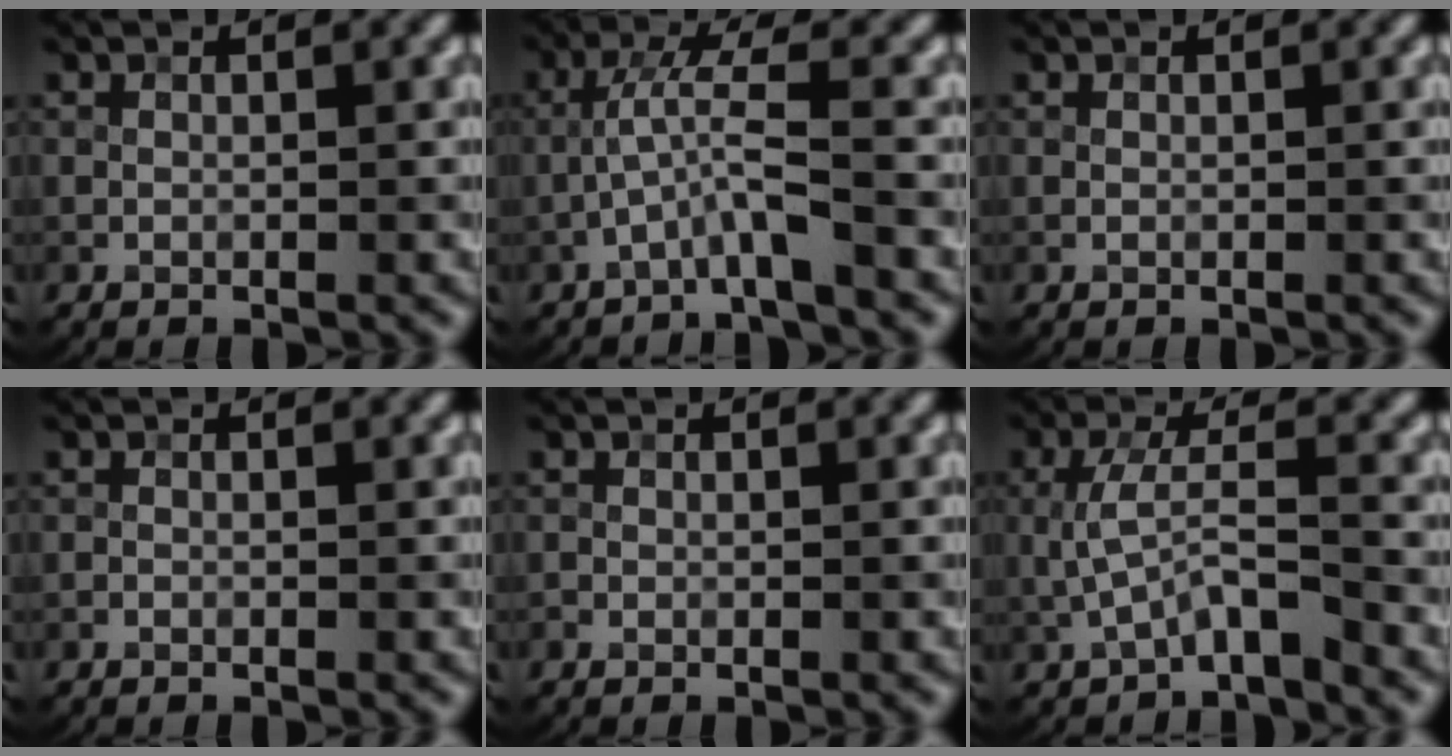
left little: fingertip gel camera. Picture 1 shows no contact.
{"total": 3.5, "force": [-1.5, 0.0, 3.2], "torque": [-0.070, 0.018, -0.035]}
{"total": 0.0}
{"total": 0.0}
{"total": 0.0}
{"total": 3.2, "force": [-1.2, 0.7, 2.9], "torque": [-0.062, 0.012, -0.025]}